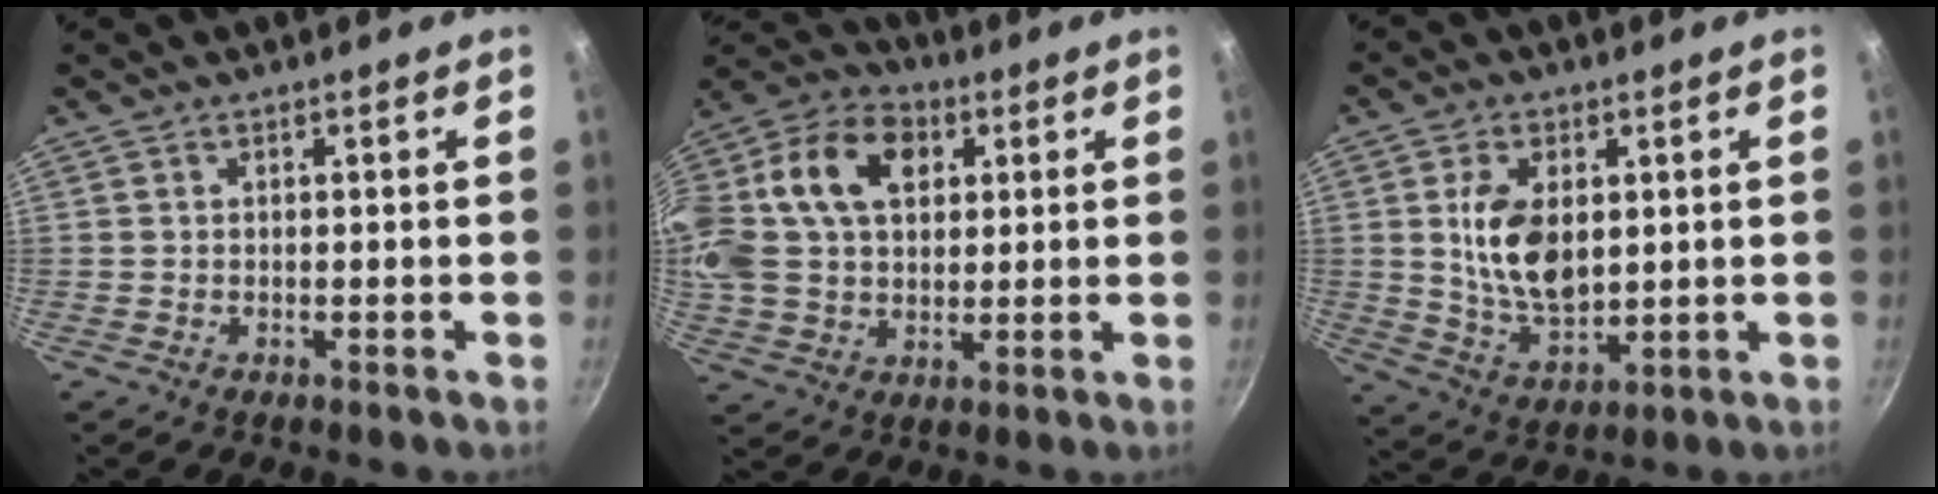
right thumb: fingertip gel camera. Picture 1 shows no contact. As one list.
[{"total": 26.7, "force": [7.8, 18.8, 17.2], "torque": [-0.374, 0.038, 0.129]}, {"total": 11.5, "force": [2.0, 7.0, 8.9], "torque": [-0.150, -0.020, 0.046]}]